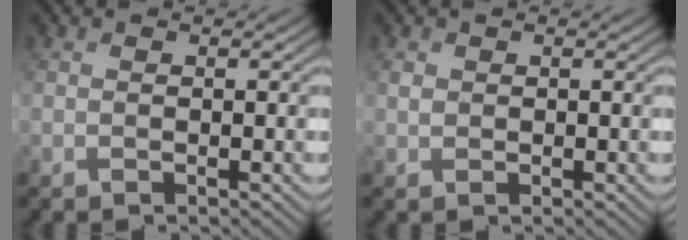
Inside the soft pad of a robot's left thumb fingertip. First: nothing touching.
{"total": 1.0, "force": [0.3, 0.9, 0.4], "torque": [-0.012, -0.002, 0.007]}